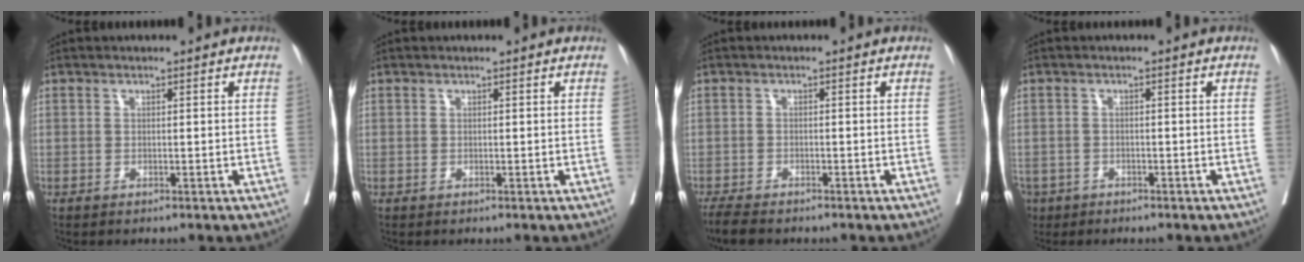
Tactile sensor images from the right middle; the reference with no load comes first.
{"total": 0.0}
{"total": 4.6, "force": [-3.9, 1.1, 2.2], "torque": [-0.039, -0.012, -0.065]}
{"total": 3.8, "force": [-2.7, 2.6, 0.6], "torque": [-0.011, 0.003, -0.046]}